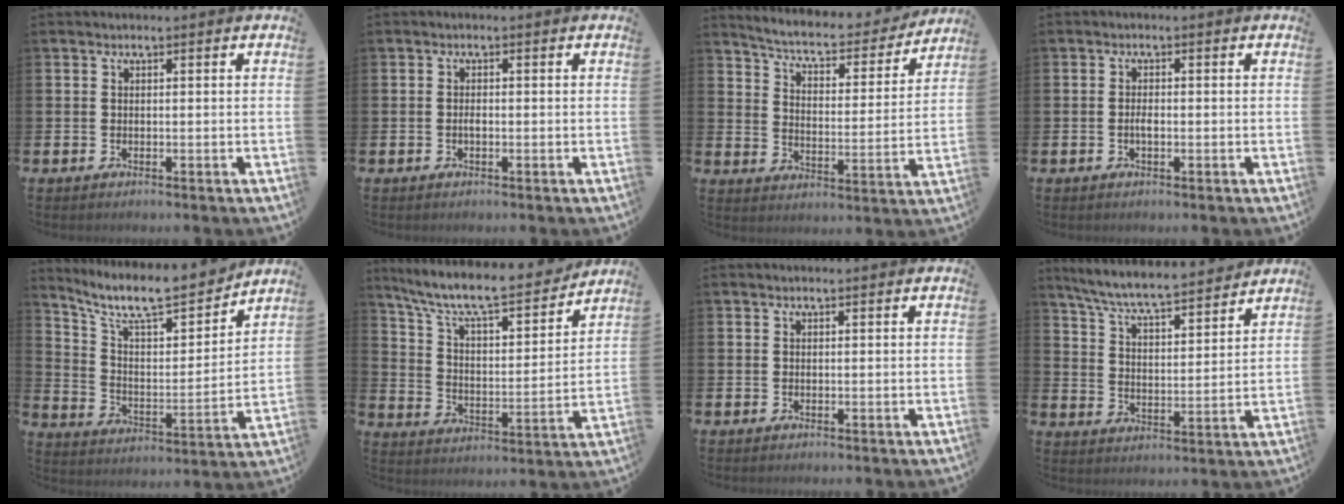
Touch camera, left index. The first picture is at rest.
{"total": 0.8, "force": [-0.3, 0.4, 0.7], "torque": [-0.012, -0.001, -0.006]}
{"total": 5.9, "force": [5.5, 1.3, 1.8], "torque": [-0.057, -0.043, 0.086]}
{"total": 1.3, "force": [-0.3, 0.5, 1.1], "torque": [-0.020, 0.000, -0.008]}
{"total": 10.3, "force": [9.2, 2.4, 4.0], "torque": [-0.113, -0.068, 0.158]}
{"total": 9.8, "force": [8.8, 1.9, 3.9], "torque": [-0.110, -0.061, 0.146]}
{"total": 0.0}
{"total": 7.0, "force": [6.7, 0.3, 2.1], "torque": [-0.072, -0.050, 0.114]}